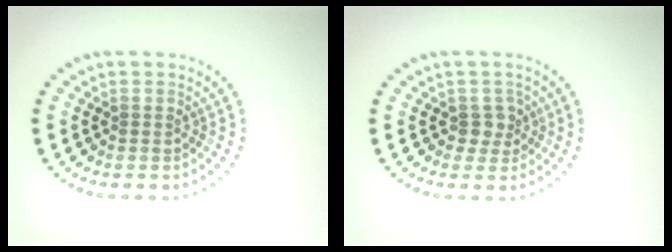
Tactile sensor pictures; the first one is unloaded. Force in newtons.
{"total": 1.7, "press": 1.4, "slide": 1.0}